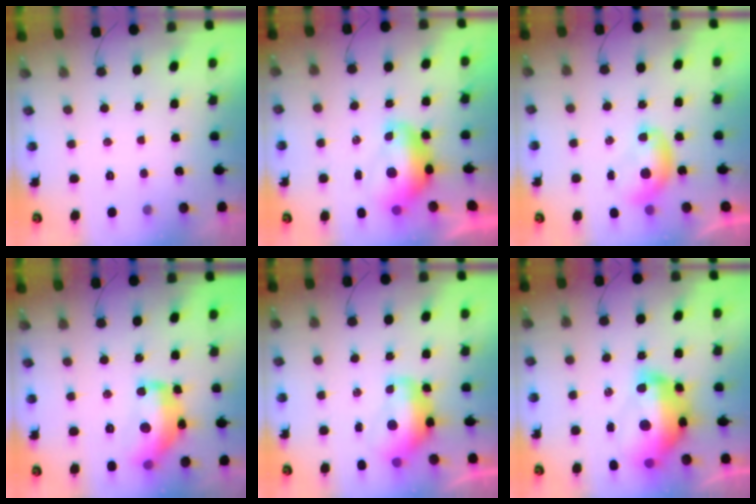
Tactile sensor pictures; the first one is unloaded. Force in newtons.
{"total": 10.1, "press": 10.0, "slide": 1.4}
{"total": 7.1, "press": 7.0, "slide": 1.3}
{"total": 17.4, "press": 17.3, "slide": 1.1}
{"total": 12.1, "press": 12.0, "slide": 1.6}
{"total": 20.2, "press": 20.1, "slide": 2.3}